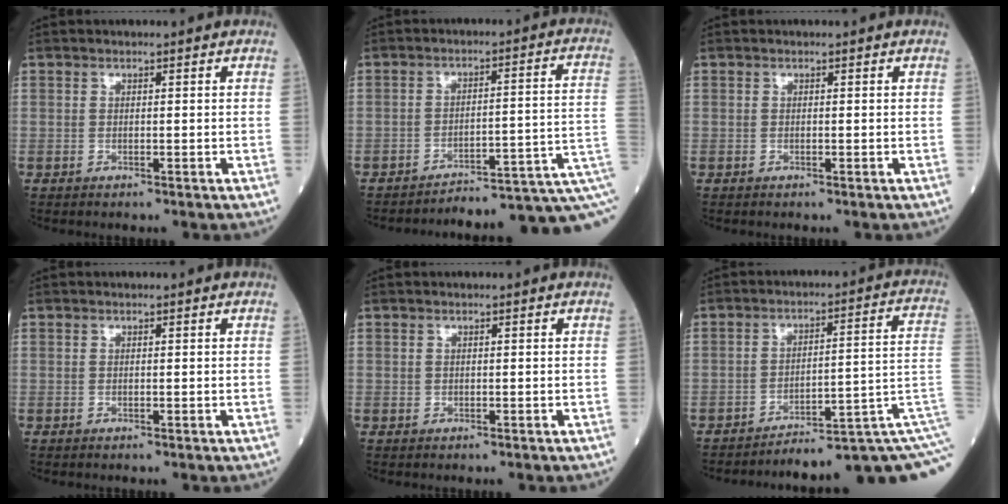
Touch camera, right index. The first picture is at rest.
{"total": 10.7, "force": [-6.4, 0.9, 8.4], "torque": [-0.103, 0.055, -0.080]}
{"total": 0.0}
{"total": 0.0}
{"total": 0.0}
{"total": 15.1, "force": [-11.8, -1.3, 9.3], "torque": [-0.045, 0.049, -0.154]}